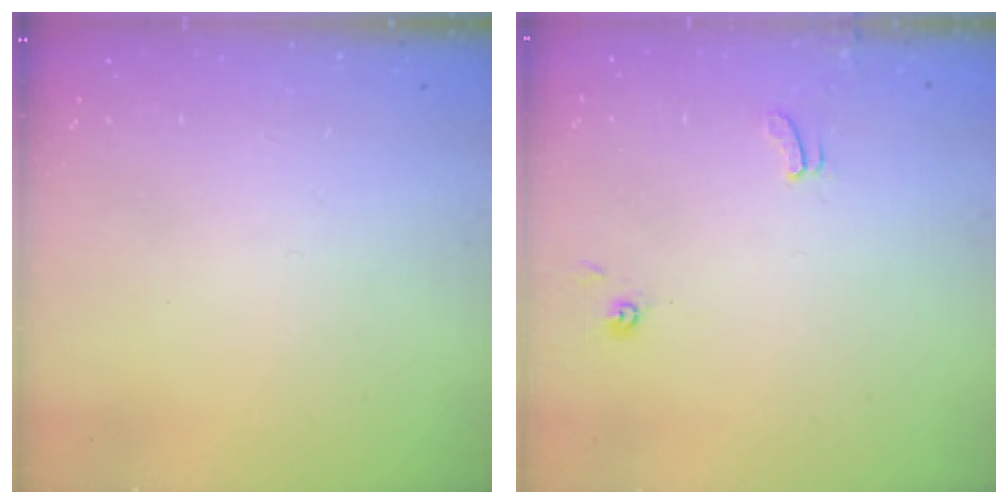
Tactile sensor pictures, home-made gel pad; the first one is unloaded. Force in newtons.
{"total": 0.9, "press": 0.8, "slide": 0.4}